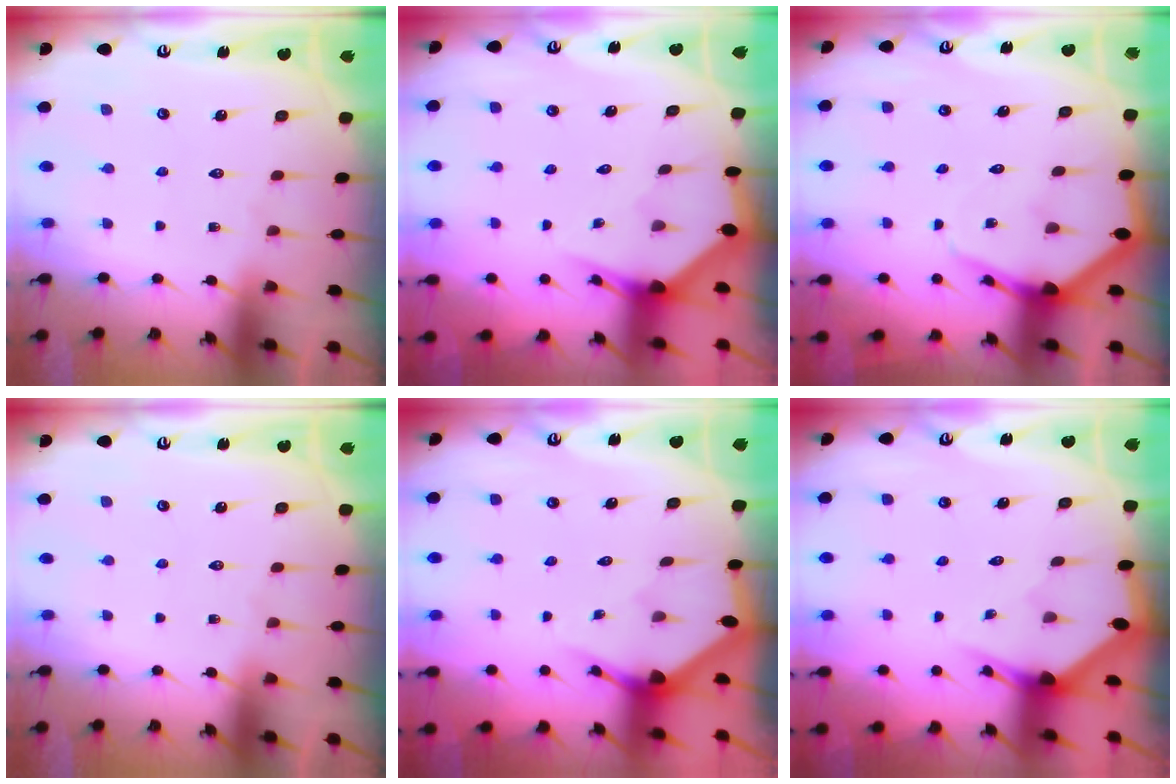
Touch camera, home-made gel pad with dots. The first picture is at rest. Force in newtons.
{"total": 3.2, "press": 3.1, "slide": 0.4}
{"total": 5.1, "press": 5.0, "slide": 0.5}
{"total": 0.0}
{"total": 3.0, "press": 3.0, "slide": 0.1}
{"total": 3.0, "press": 3.0, "slide": 0.1}